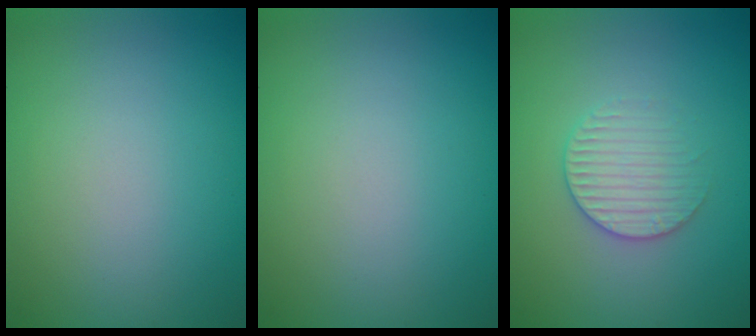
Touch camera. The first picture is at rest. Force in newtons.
{"total": 0.0}
{"total": 2.8, "press": 2.7, "slide": 0.6}